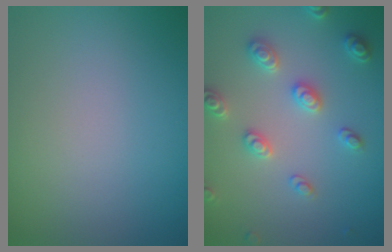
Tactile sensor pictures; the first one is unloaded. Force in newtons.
{"total": 3.2, "press": 3.0, "slide": 0.9}